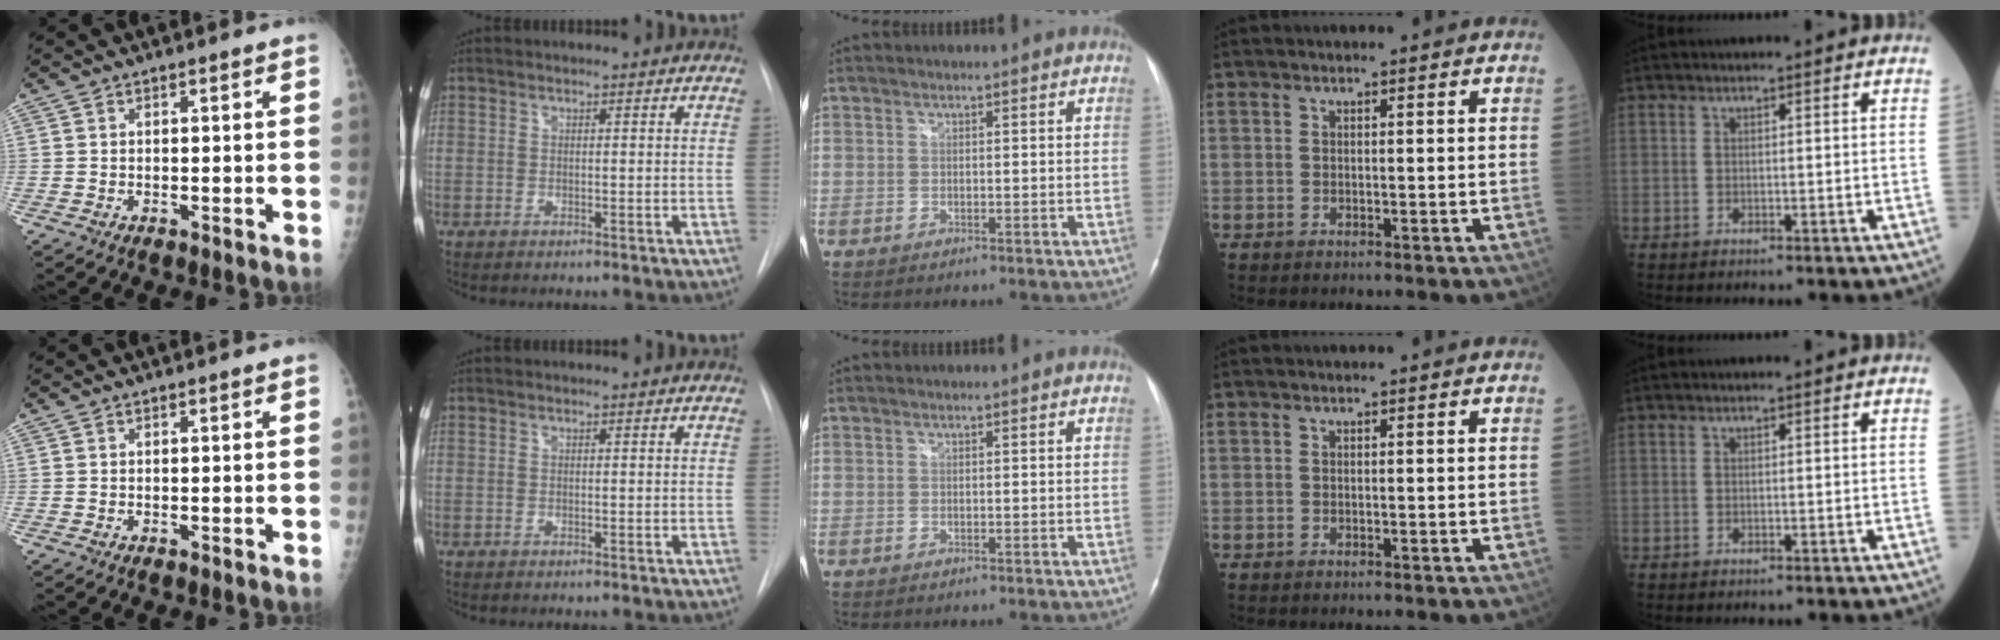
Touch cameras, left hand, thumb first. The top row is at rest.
{}